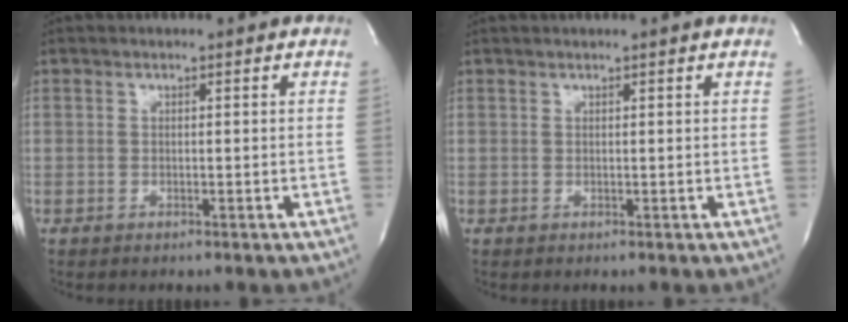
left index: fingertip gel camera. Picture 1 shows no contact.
{"total": 1.0, "force": [0.8, -0.3, 0.5], "torque": [-0.009, 0.004, 0.023]}